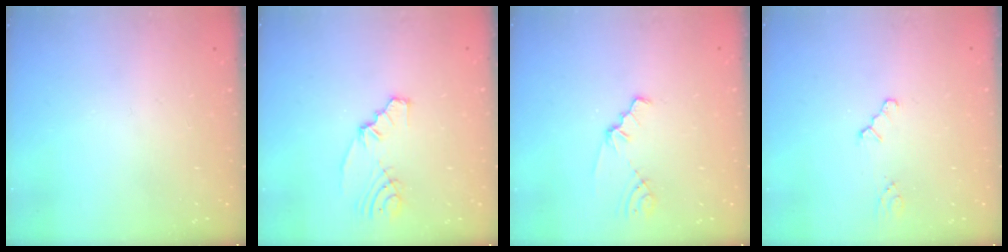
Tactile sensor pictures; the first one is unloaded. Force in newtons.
{"total": 5.3, "press": 3.8, "slide": 3.6}
{"total": 1.5, "press": 1.5, "slide": 0.3}
{"total": 1.0, "press": 1.0, "slide": 0.3}